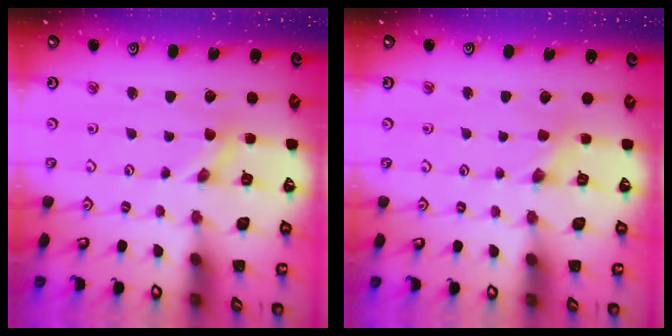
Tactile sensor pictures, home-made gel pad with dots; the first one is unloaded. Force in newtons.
{"total": 1.6, "press": 1.5, "slide": 0.4}